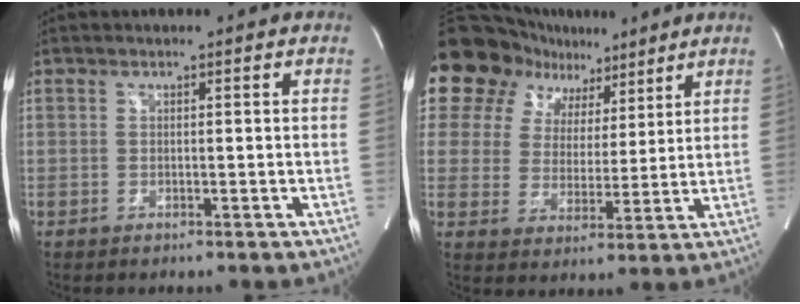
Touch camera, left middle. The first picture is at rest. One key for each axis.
{"total": 13.5, "fx": 9.3, "fy": 8.8, "fz": 4.2, "tx": -0.073, "ty": 0.038, "tz": 0.151}